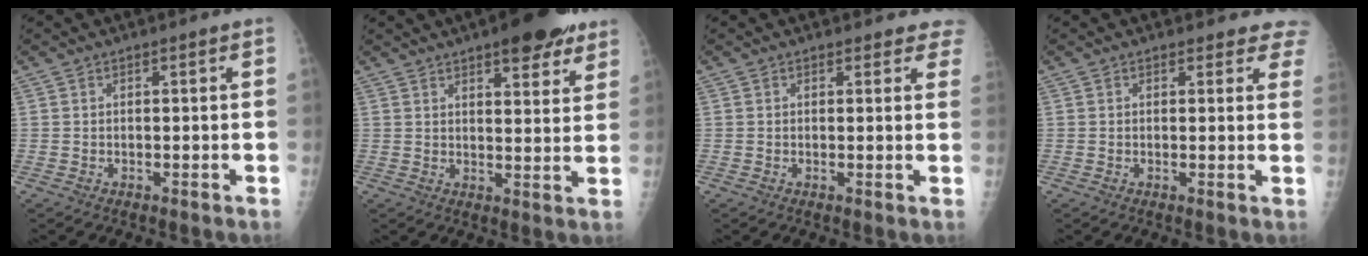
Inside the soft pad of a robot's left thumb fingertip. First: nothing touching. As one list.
[{"total": 11.1, "force": [7.2, 3.9, 7.4], "torque": [-0.065, -0.032, 0.094]}, {"total": 4.6, "force": [4.1, 2.0, 0.2], "torque": [0.040, -0.016, 0.020]}, {"total": 5.6, "force": [5.0, 2.5, 0.2], "torque": [0.047, -0.018, 0.025]}]